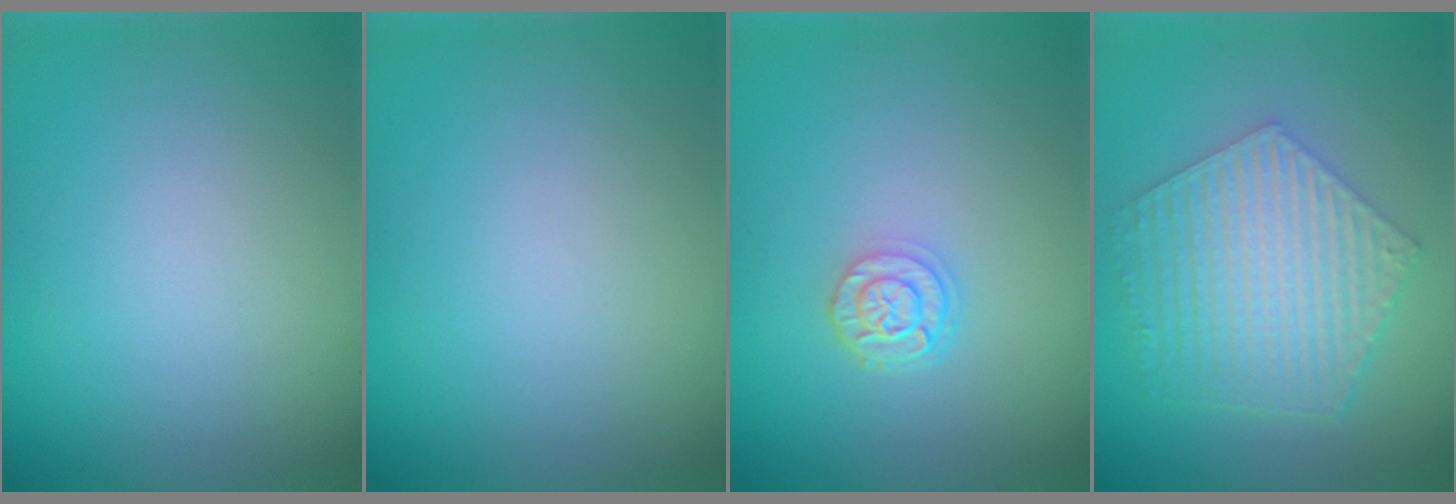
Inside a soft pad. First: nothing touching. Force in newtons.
{"total": 0.0}
{"total": 2.4, "press": 1.9, "slide": 1.4}
{"total": 6.4, "press": 4.6, "slide": 4.5}